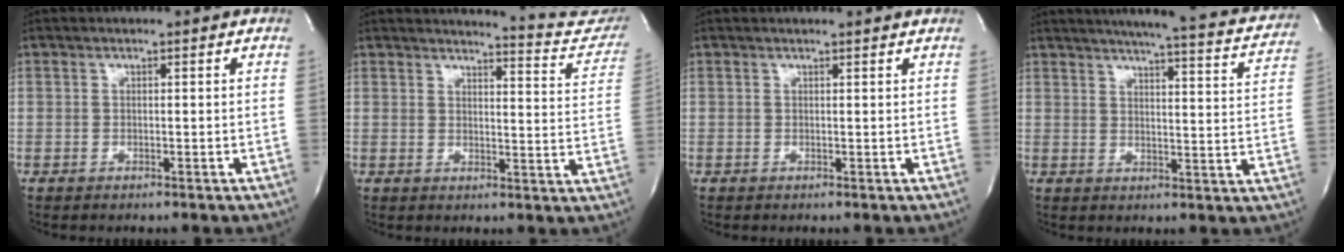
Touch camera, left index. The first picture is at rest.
{"total": 13.4, "force": [13.2, 0.8, 1.8], "torque": [-0.005, -0.086, 0.124]}
{"total": 3.2, "force": [3.1, 0.0, 0.8], "torque": [-0.013, 0.009, 0.030]}
{"total": 21.5, "force": [19.2, 2.5, 9.3], "torque": [-0.128, -0.033, 0.219]}